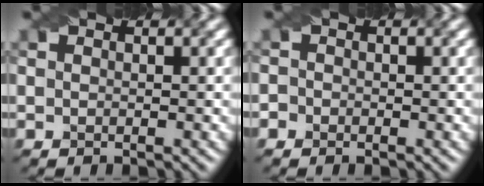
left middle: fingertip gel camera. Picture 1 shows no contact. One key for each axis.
{"total": 0.9, "fx": -0.4, "fy": 0.7, "fz": 0.0, "tx": 0.002, "ty": -0.004, "tz": -0.010}